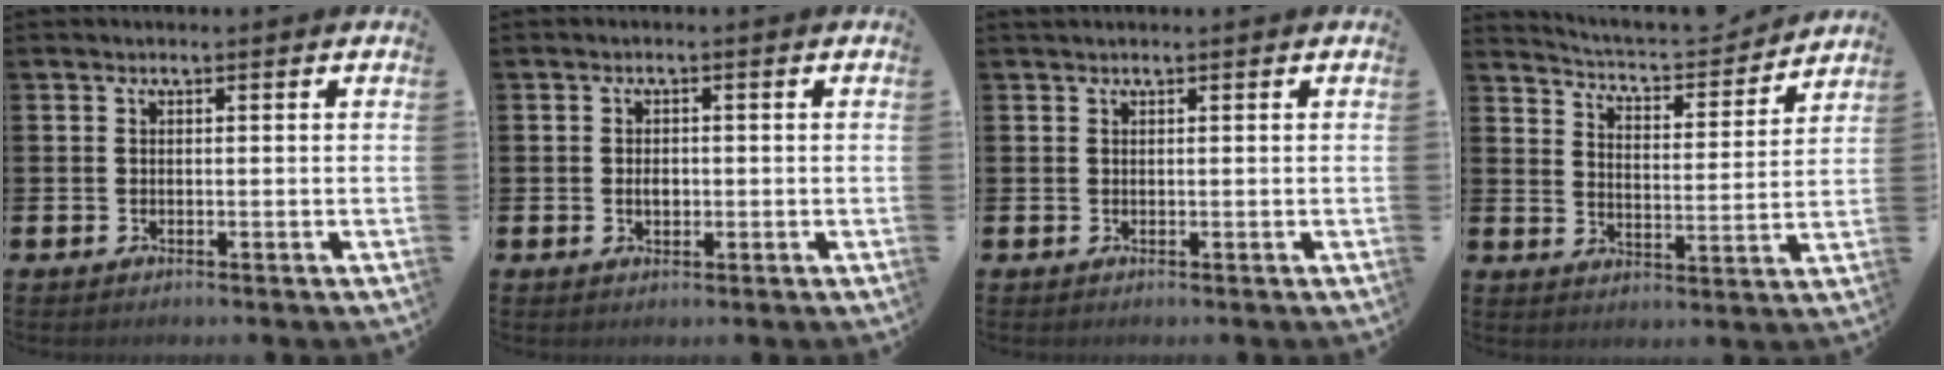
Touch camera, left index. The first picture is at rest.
{"total": 1.8, "force": [-0.1, 1.2, 1.3], "torque": [-0.012, 0.001, -0.007]}
{"total": 0.5, "force": [0.5, 0.1, 0.2], "torque": [-0.001, 0.002, 0.008]}
{"total": 5.1, "force": [5.0, 0.8, 0.9], "torque": [-0.045, -0.041, 0.081]}